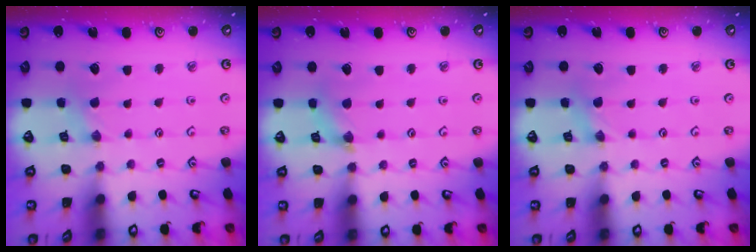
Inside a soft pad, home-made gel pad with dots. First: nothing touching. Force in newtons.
{"total": 2.9, "press": 2.9, "slide": 0.4}
{"total": 0.8, "press": 0.8, "slide": 0.2}